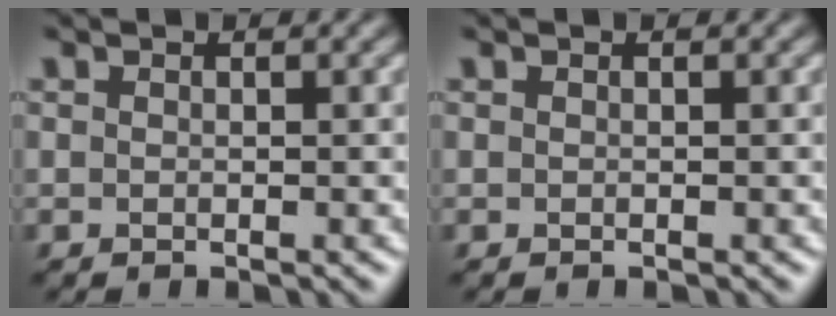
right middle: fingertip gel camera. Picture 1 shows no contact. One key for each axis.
{"total": 0.0}